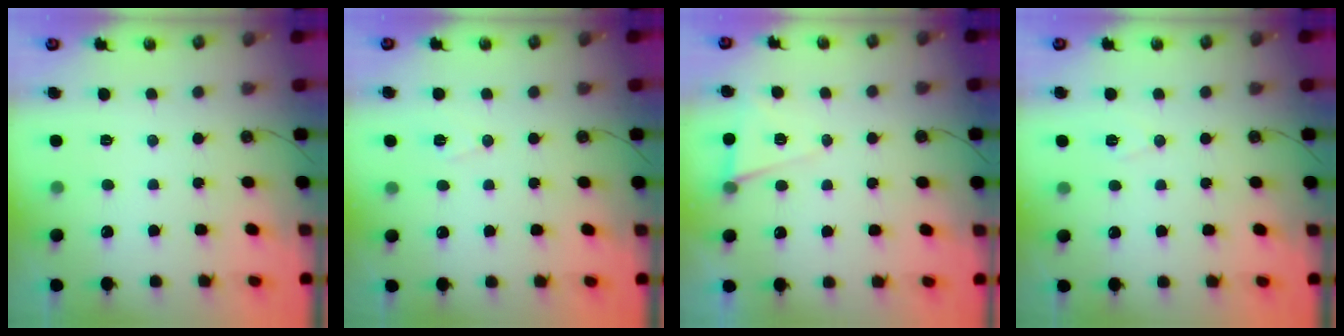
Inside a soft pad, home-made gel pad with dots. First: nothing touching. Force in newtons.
{"total": 6.9, "press": 5.1, "slide": 4.6}
{"total": 7.7, "press": 6.0, "slide": 4.8}
{"total": 5.7, "press": 3.6, "slide": 4.4}